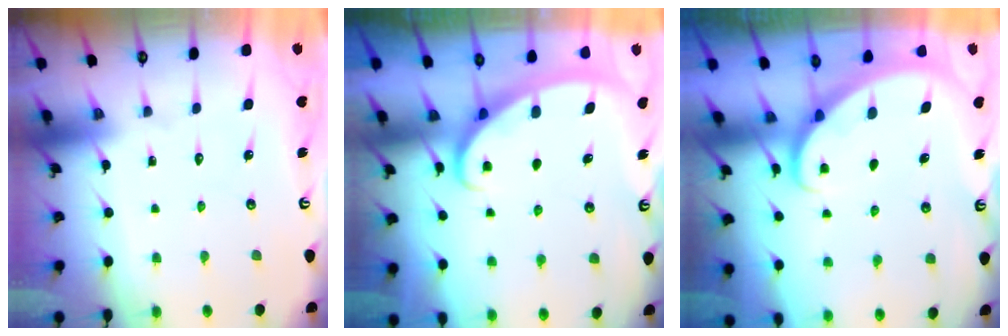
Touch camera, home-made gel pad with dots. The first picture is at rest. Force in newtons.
{"total": 2.5, "press": 2.5, "slide": 0.4}
{"total": 2.2, "press": 2.2, "slide": 0.2}